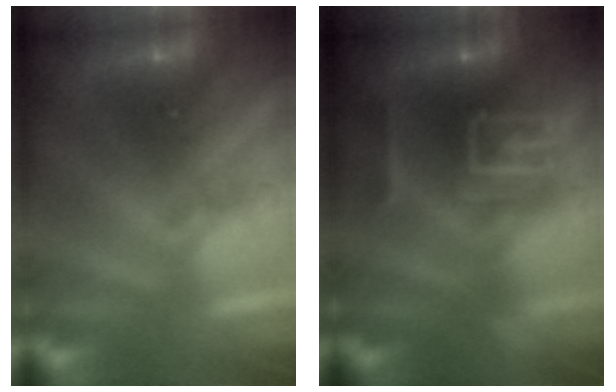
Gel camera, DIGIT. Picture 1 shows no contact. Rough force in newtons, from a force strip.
{"total": 8.6}